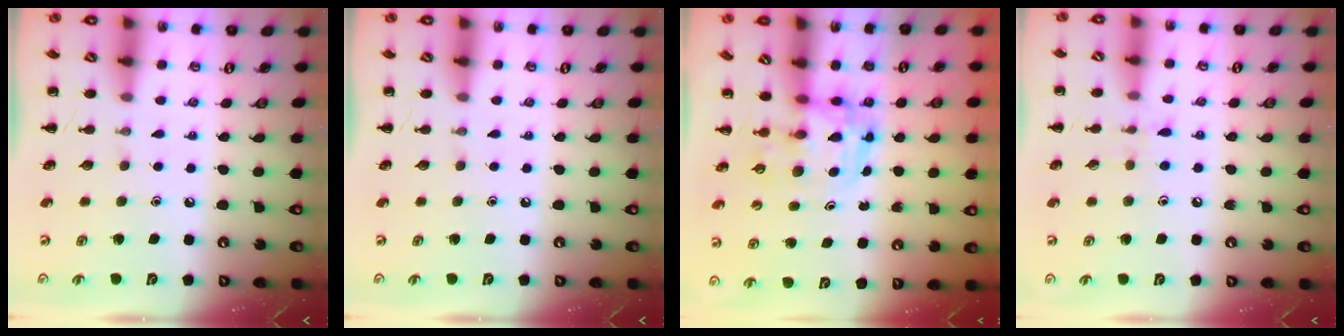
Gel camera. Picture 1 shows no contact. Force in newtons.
{"total": 0.0}
{"total": 3.5, "press": 3.5, "slide": 0.6}
{"total": 6.8, "press": 6.5, "slide": 2.1}